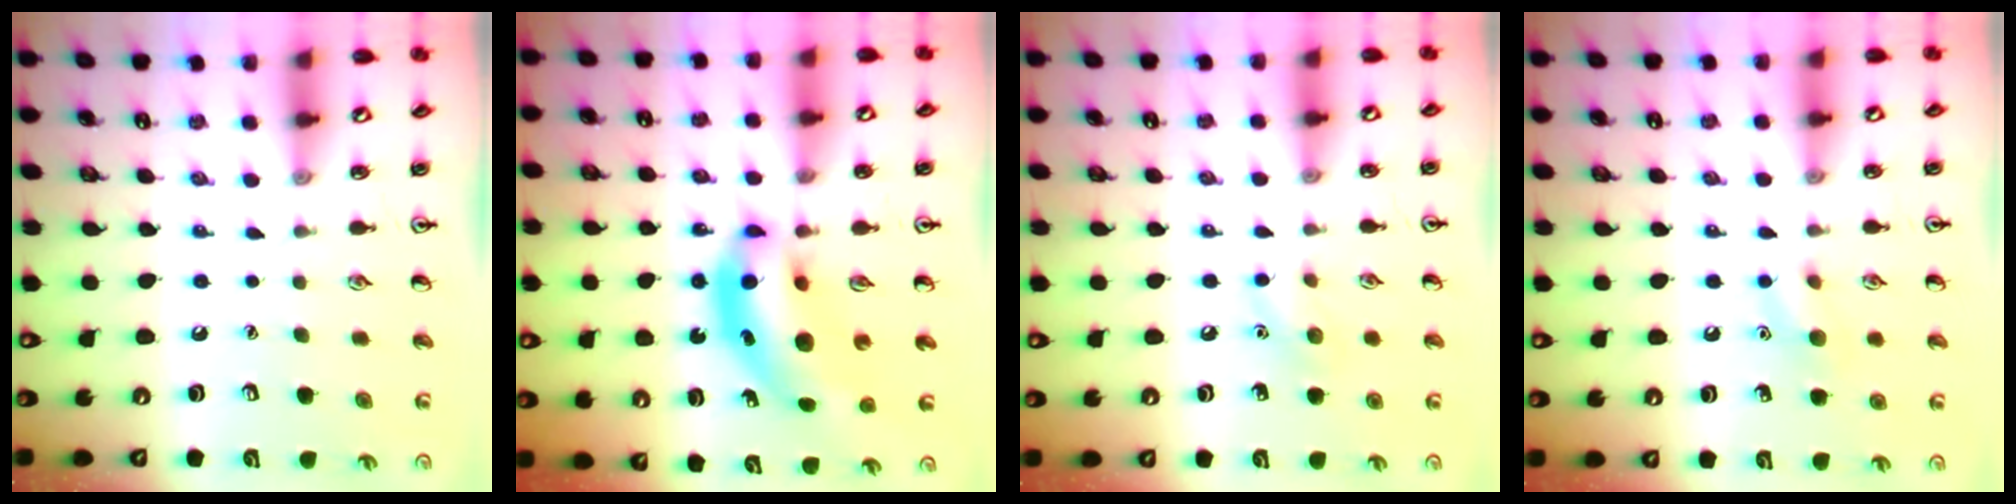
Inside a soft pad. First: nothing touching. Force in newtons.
{"total": 13.2, "press": 12.6, "slide": 3.9}
{"total": 7.8, "press": 7.5, "slide": 1.9}
{"total": 7.2, "press": 7.1, "slide": 1.3}